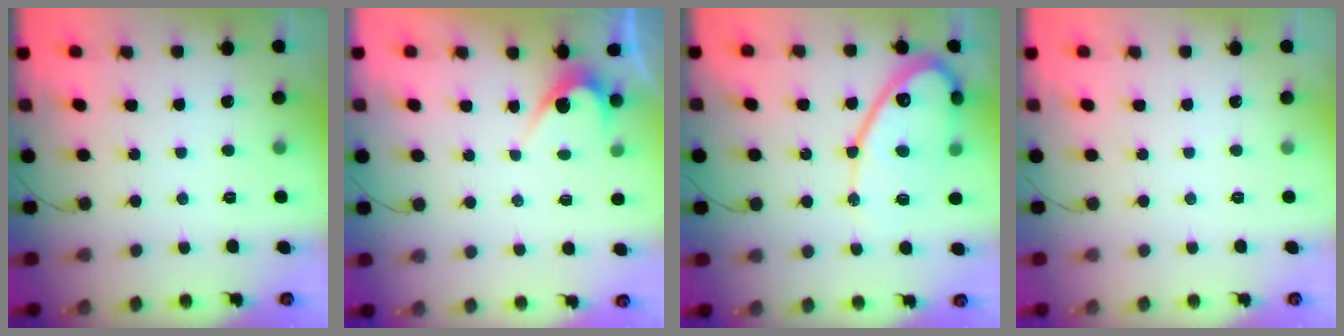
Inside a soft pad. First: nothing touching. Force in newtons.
{"total": 3.0, "press": 3.0, "slide": 0.2}
{"total": 14.6, "press": 14.5, "slide": 1.5}
{"total": 0.0}